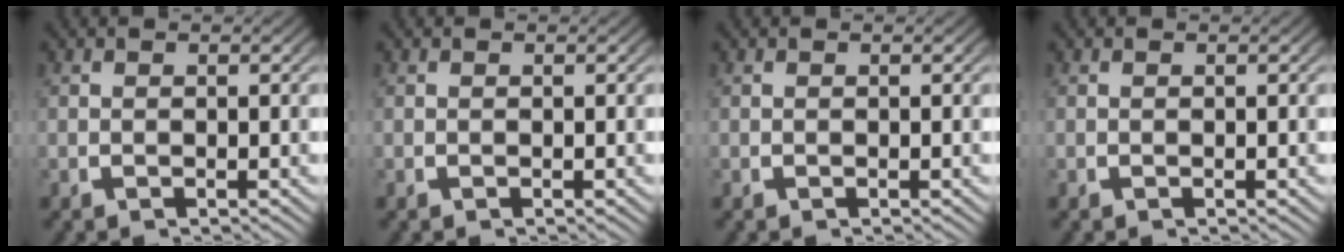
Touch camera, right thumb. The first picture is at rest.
{"total": 0.0}
{"total": 0.0}
{"total": 0.0}